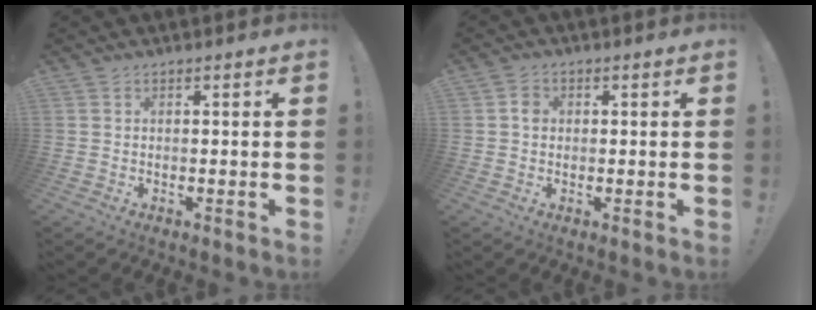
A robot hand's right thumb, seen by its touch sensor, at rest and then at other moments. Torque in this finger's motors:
{"motor_torque": [-0.01, -0.01, 0.10, 0.24, 0.00]}